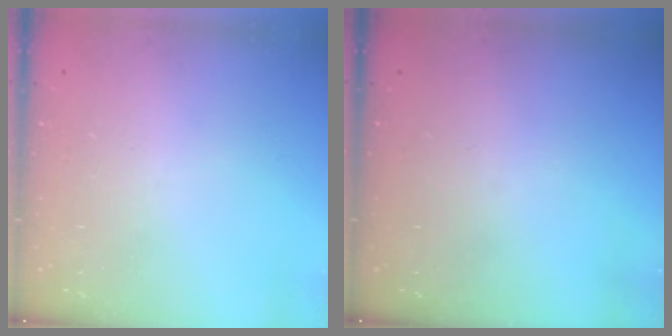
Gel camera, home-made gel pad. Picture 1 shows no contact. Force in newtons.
{"total": 0.0}